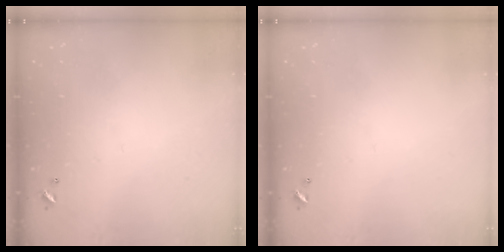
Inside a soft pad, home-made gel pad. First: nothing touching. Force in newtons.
{"total": 0.0}